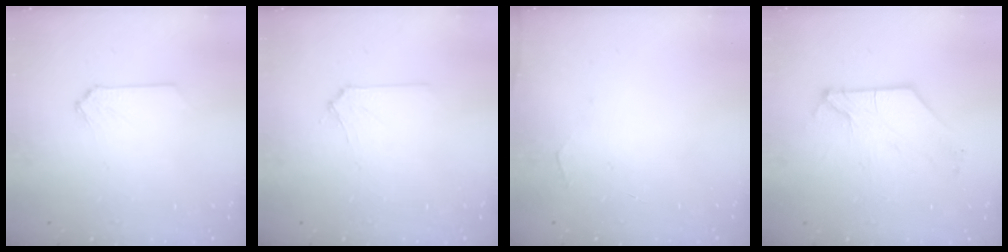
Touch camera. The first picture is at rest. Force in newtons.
{"total": 2.1, "press": 2.1, "slide": 0.4}
{"total": 2.8, "press": 2.8, "slide": 0.4}
{"total": 7.2, "press": 7.1, "slide": 0.9}